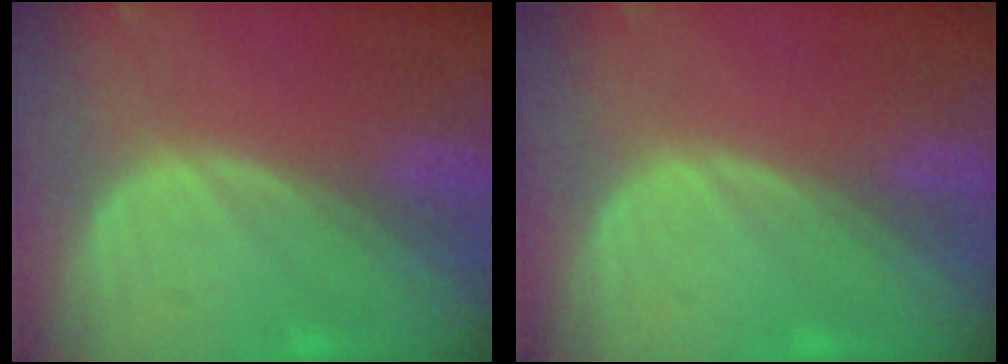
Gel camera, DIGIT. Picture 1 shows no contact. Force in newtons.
{"total": 0.0}